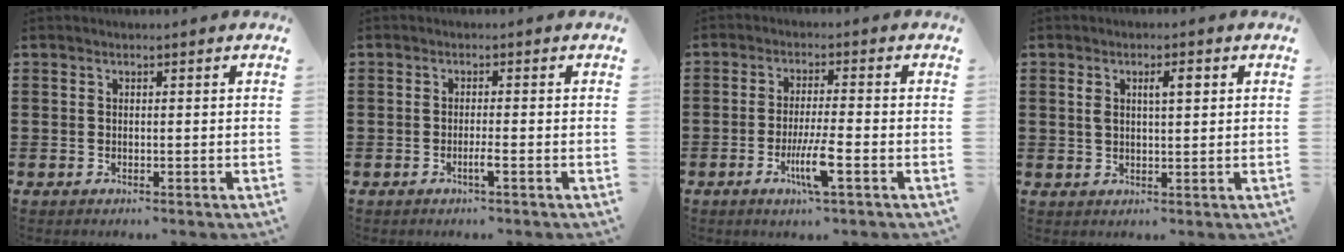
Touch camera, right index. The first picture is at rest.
{"total": 1.8, "force": [-1.0, -0.1, 1.5], "torque": [-0.024, -0.002, -0.018]}
{"total": 6.1, "force": [-2.5, 0.5, 5.6], "torque": [-0.111, -0.016, -0.047]}
{"total": 3.2, "force": [1.0, 1.0, 2.9], "torque": [-0.043, 0.001, 0.010]}